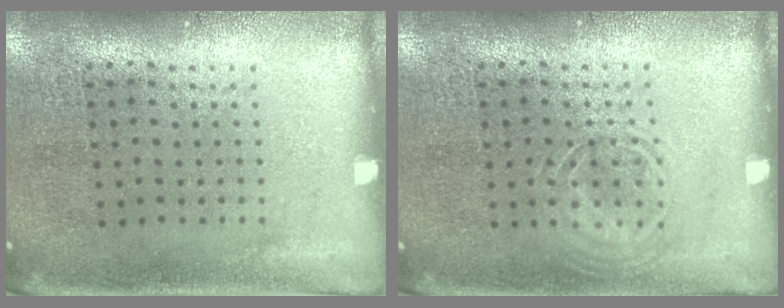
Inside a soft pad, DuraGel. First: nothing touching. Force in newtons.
{"total": 1.7, "press": 1.7, "slide": 0.3}